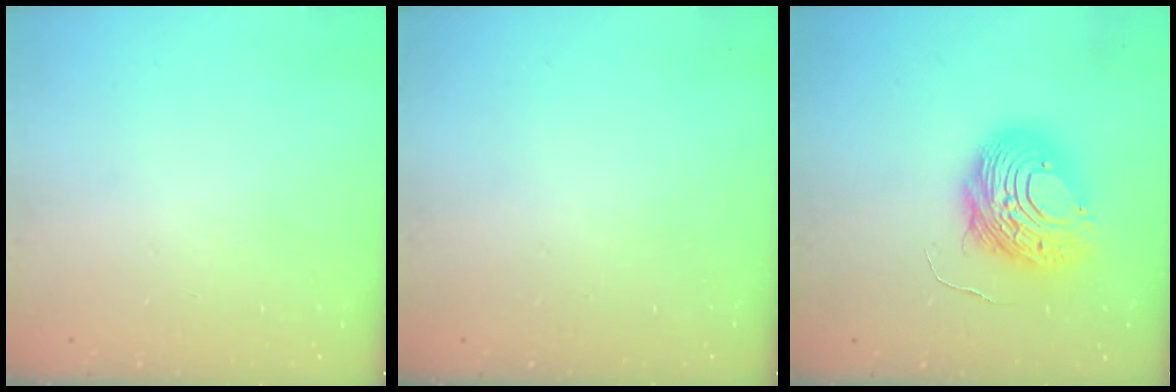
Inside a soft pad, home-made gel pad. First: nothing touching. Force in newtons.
{"total": 0.0}
{"total": 12.2, "press": 12.1, "slide": 1.3}